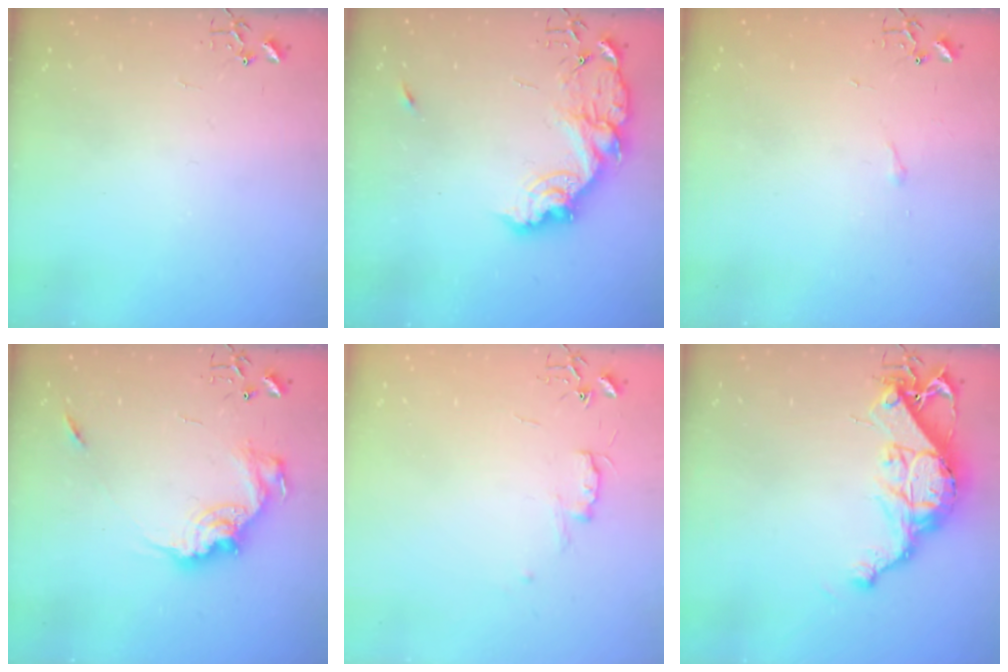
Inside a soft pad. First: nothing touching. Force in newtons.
{"total": 15.3, "press": 15.2, "slide": 1.1}
{"total": 2.9, "press": 2.9, "slide": 0.5}
{"total": 14.8, "press": 14.8, "slide": 0.8}
{"total": 5.8, "press": 5.7, "slide": 0.7}
{"total": 14.9, "press": 14.8, "slide": 1.0}